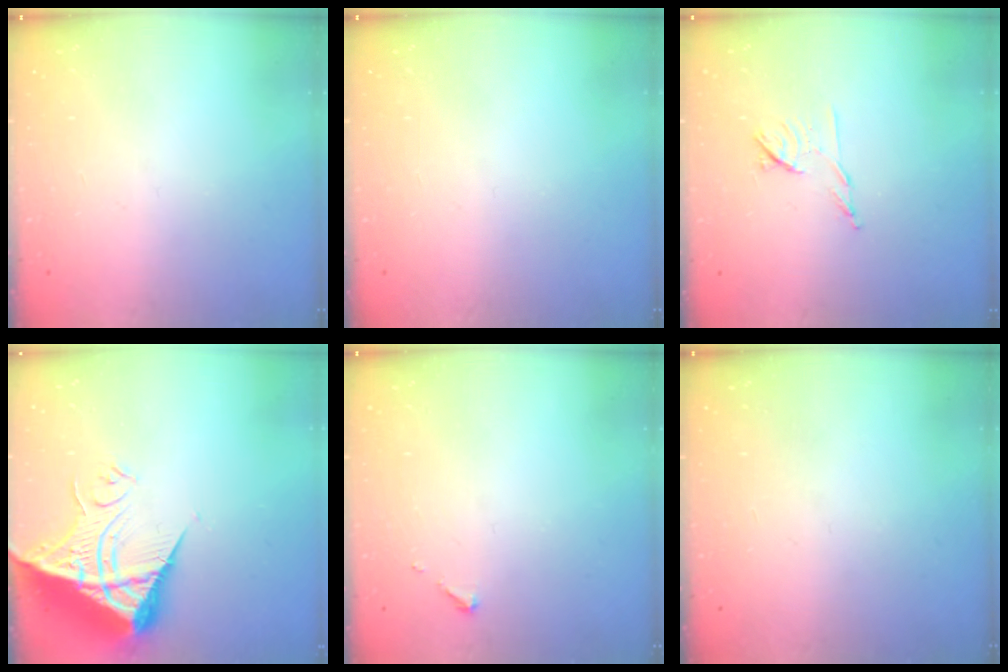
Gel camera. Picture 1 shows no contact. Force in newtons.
{"total": 0.0}
{"total": 7.1, "press": 7.0, "slide": 1.2}
{"total": 13.2, "press": 13.1, "slide": 1.2}
{"total": 2.6, "press": 2.6, "slide": 0.3}
{"total": 0.0}